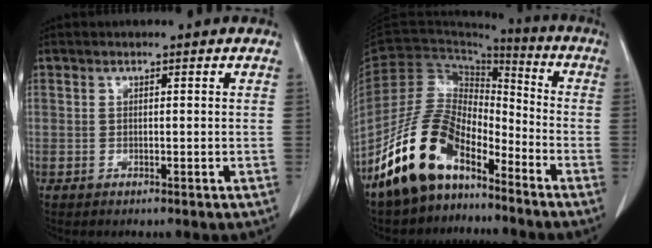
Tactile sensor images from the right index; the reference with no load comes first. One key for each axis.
{"total": 14.5, "fx": -10.0, "fy": 6.5, "fz": 8.2, "tx": -0.174, "ty": 0.023, "tz": -0.192}